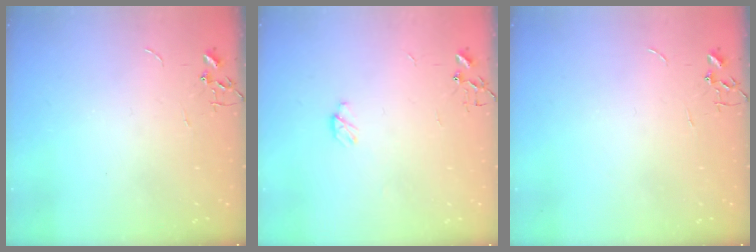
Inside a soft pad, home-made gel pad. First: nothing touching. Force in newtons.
{"total": 3.5, "press": 3.5, "slide": 0.4}
{"total": 0.0}